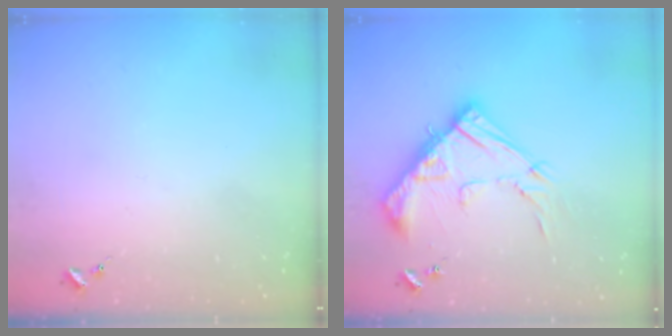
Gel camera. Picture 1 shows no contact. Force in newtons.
{"total": 15.9, "press": 15.9, "slide": 1.2}